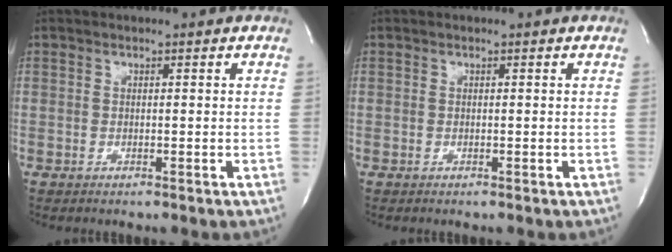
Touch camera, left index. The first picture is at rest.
{"total": 0.0}